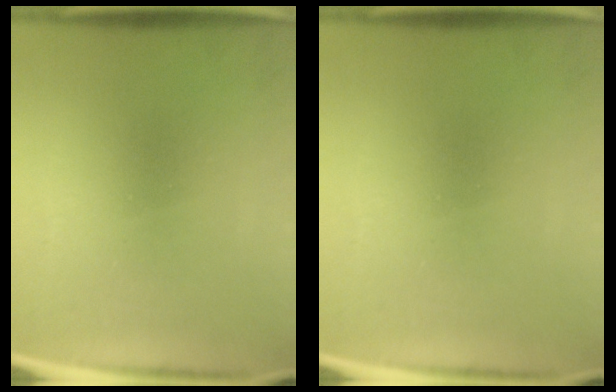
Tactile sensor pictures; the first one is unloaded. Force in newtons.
{"total": 0.0}